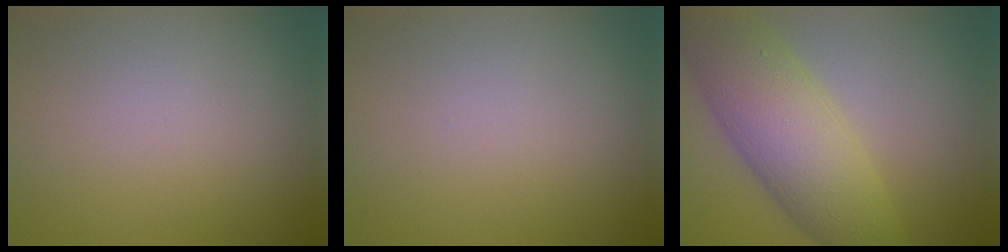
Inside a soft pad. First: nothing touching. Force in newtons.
{"total": 0.0}
{"total": 9.2, "press": 9.2, "slide": 0.2}